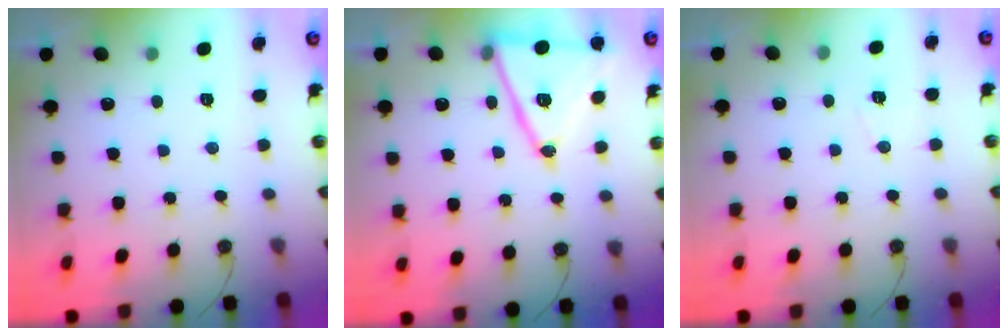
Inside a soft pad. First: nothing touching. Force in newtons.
{"total": 16.2, "press": 15.9, "slide": 3.3}
{"total": 4.5, "press": 3.4, "slide": 2.9}